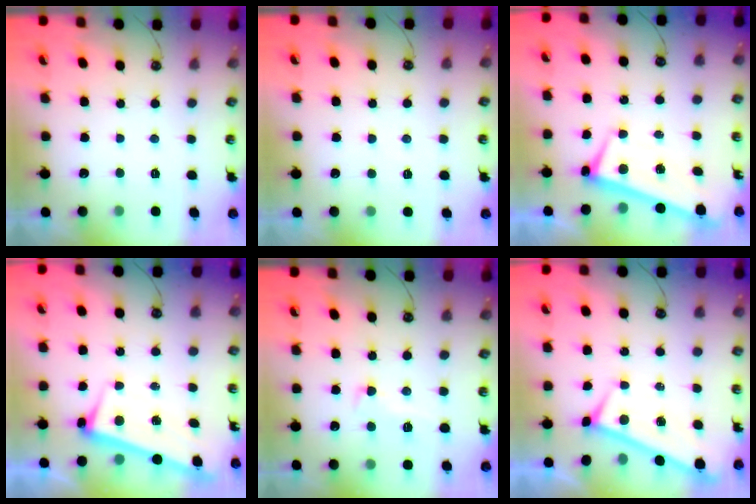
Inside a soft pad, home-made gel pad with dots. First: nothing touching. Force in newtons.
{"total": 5.7, "press": 5.7, "slide": 0.3}
{"total": 1.3, "press": 1.2, "slide": 0.3}
{"total": 2.6, "press": 2.4, "slide": 0.9}
{"total": 1.2, "press": 0.9, "slide": 0.8}
{"total": 0.0}